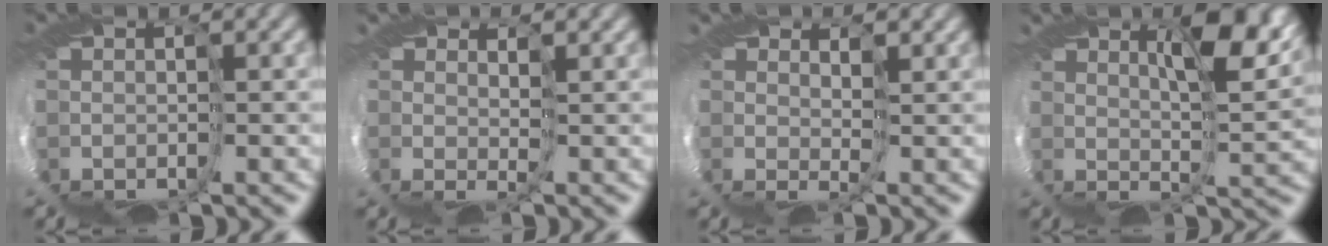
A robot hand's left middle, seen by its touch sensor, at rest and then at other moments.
{"total": 2.4, "force": [2.3, -0.3, 0.6], "torque": [0.002, 0.002, 0.029]}
{"total": 2.9, "force": [2.8, 0.1, 0.8], "torque": [0.002, 0.008, 0.033]}
{"total": 7.2, "force": [5.5, -0.4, 4.6], "torque": [-0.095, 0.003, 0.090]}